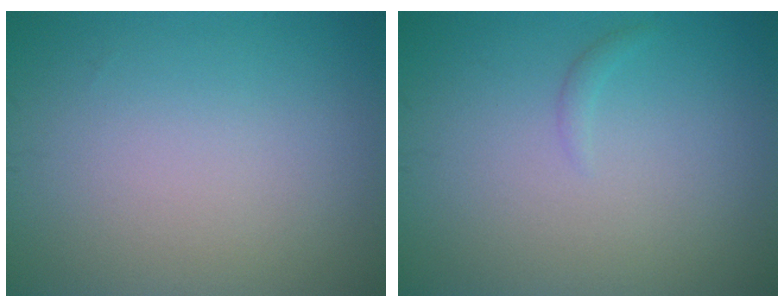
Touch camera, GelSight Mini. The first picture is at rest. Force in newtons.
{"total": 0.6, "press": 0.6, "slide": 0.1}